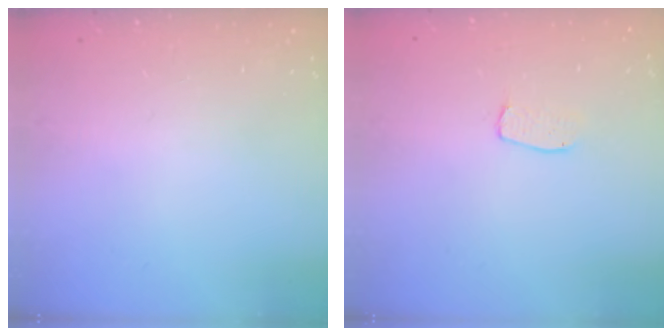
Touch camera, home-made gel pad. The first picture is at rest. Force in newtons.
{"total": 4.5, "press": 4.5, "slide": 0.2}